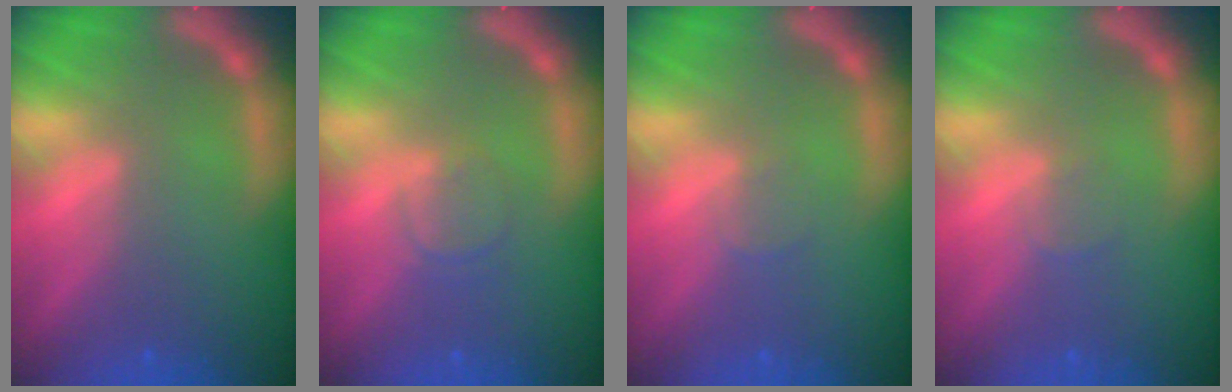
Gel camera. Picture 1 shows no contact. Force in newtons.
{"total": 1.9}
{"total": 1.0}
{"total": 1.0}